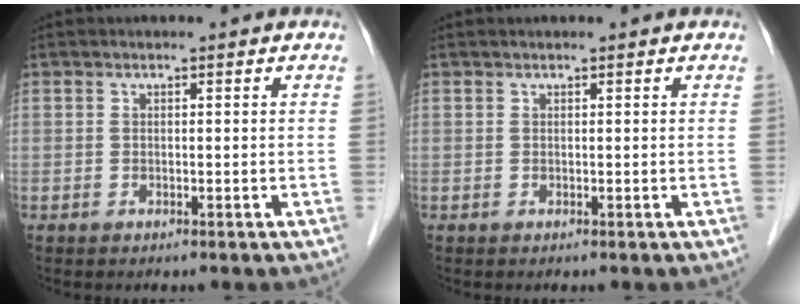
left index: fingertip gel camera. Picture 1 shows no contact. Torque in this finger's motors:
{"motor_torque": [-0.02, 0.07, 0.03, -0.01]}